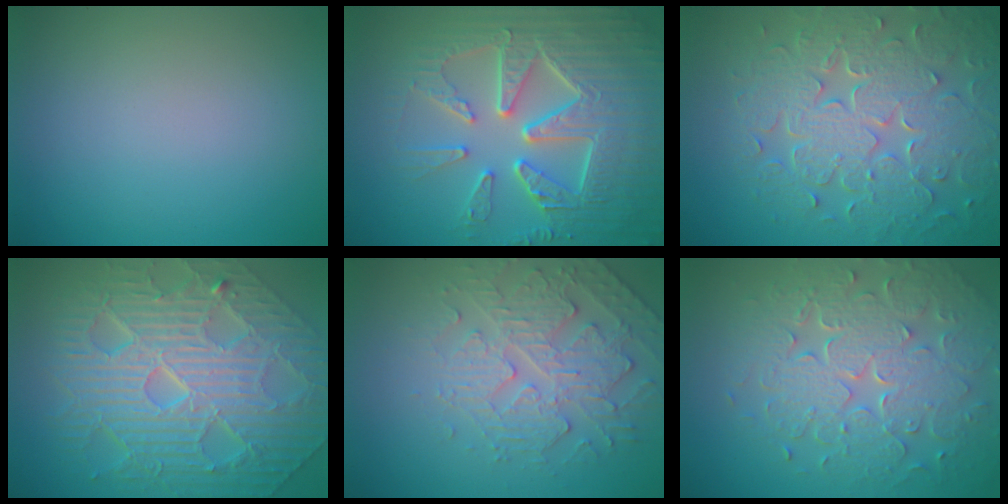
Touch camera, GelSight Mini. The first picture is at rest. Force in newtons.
{"total": 8.9, "press": 6.5, "slide": 6.2}
{"total": 8.7, "press": 6.3, "slide": 6.0}
{"total": 11.7, "press": 7.6, "slide": 8.8}
{"total": 4.8, "press": 3.6, "slide": 3.2}
{"total": 8.3, "press": 6.0, "slide": 5.8}